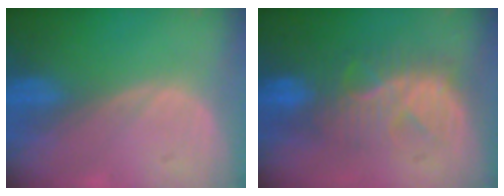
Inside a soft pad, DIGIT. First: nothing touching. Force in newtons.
{"total": 8.2, "press": 8.1, "slide": 1.5}